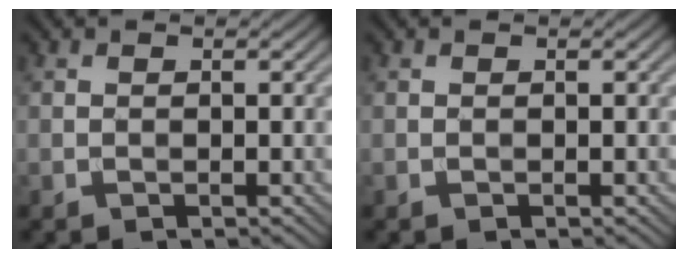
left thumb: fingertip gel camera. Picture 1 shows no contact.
{"total": 0.0}